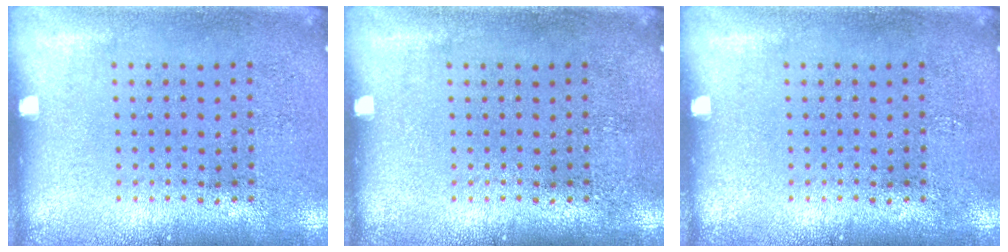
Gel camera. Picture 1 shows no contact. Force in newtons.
{"total": 0.0}
{"total": 0.0}